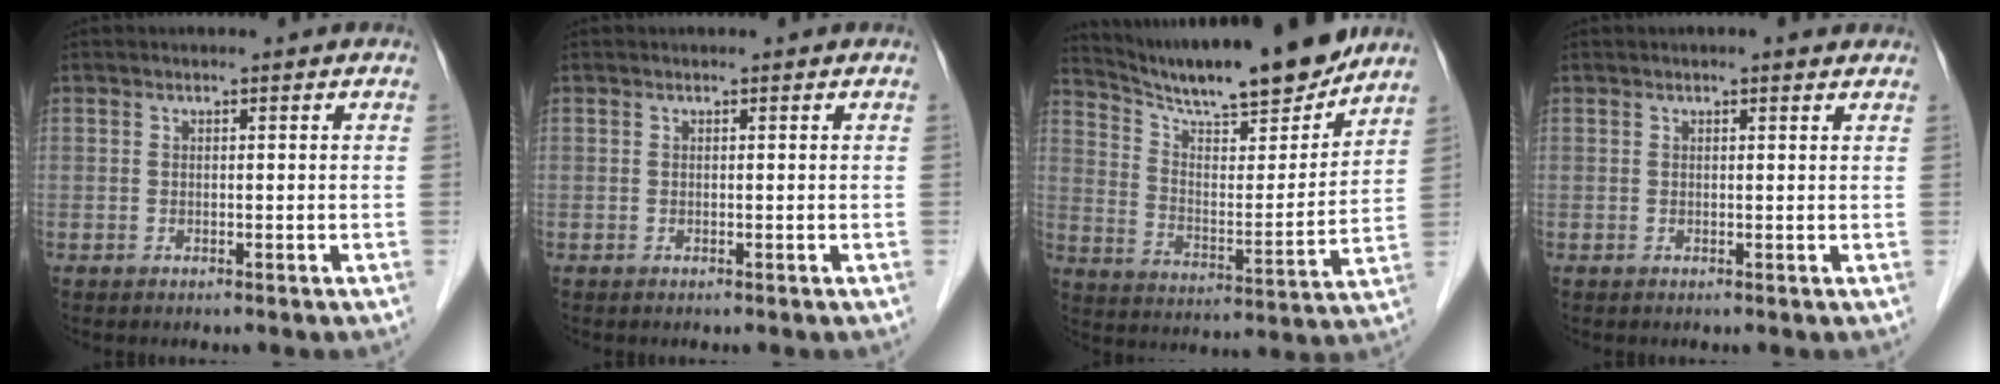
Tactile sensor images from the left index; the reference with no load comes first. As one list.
[{"total": 0.0}, {"total": 18.4, "force": [16.5, 1.5, 7.9], "torque": [-0.136, -0.017, 0.258]}, {"total": 1.8, "force": [1.4, 0.4, 1.0], "torque": [-0.014, 0.012, 0.015]}]